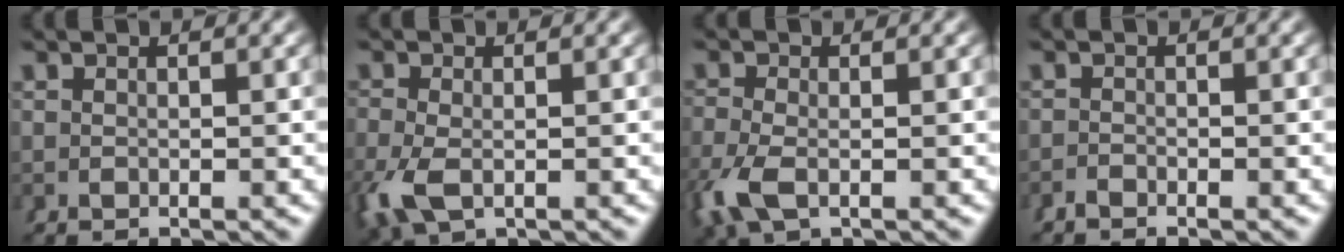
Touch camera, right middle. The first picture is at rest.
{"total": 3.0, "force": [-1.2, 1.7, 2.3], "torque": [-0.065, -0.017, -0.010]}
{"total": 2.9, "force": [-1.3, 1.2, 2.3], "torque": [-0.059, -0.010, -0.017]}
{"total": 1.2, "force": [-1.1, -0.5, -0.2], "torque": [0.015, -0.002, -0.021]}